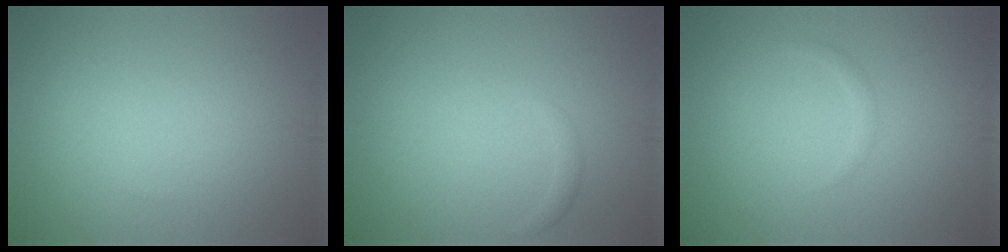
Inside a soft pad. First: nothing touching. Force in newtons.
{"total": 0.7, "press": 0.7, "slide": 0.0}
{"total": 0.7, "press": 0.7, "slide": 0.1}